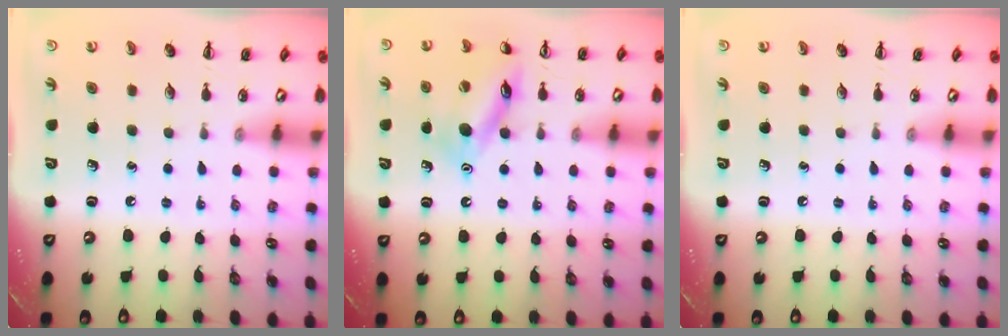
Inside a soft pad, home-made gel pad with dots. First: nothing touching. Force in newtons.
{"total": 12.2, "press": 12.2, "slide": 0.9}
{"total": 0.0}